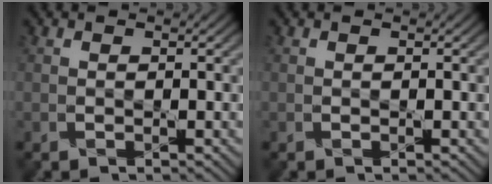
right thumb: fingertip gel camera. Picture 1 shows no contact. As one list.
[{"total": 0.0}]